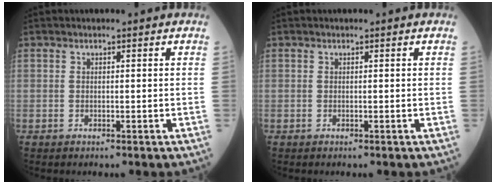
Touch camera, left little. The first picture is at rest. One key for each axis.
{"total": 0.0}